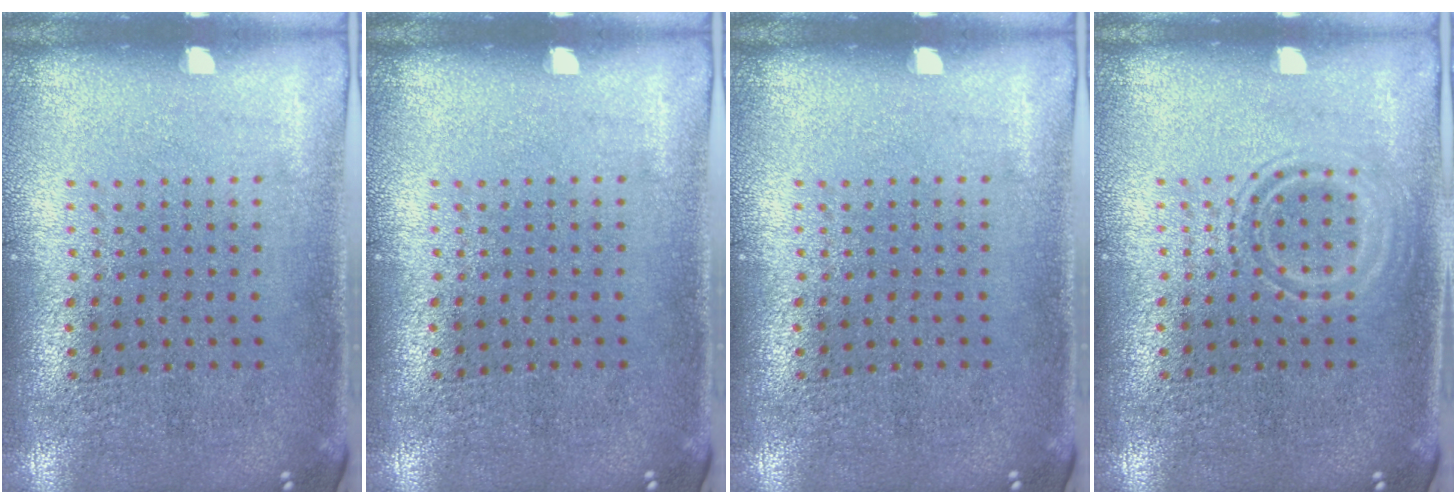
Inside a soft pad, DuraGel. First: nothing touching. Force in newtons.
{"total": 0.0}
{"total": 0.0}
{"total": 1.9, "press": 1.9, "slide": 0.3}